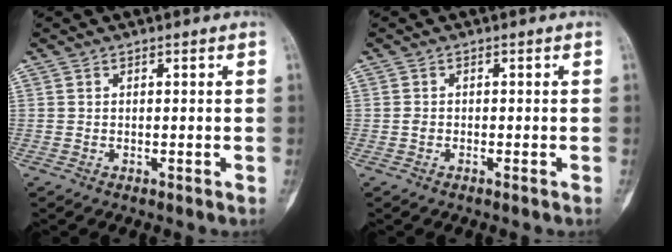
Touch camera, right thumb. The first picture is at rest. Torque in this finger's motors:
{"motor_torque": [0.18, 0.12, 0.03, -0.12, 0.04]}